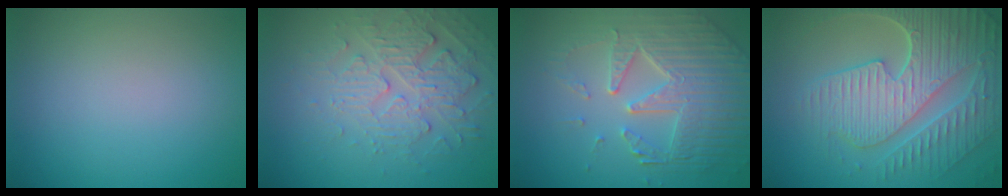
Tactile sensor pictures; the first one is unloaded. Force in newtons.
{"total": 4.0, "press": 3.5, "slide": 2.0}
{"total": 7.4, "press": 5.4, "slide": 5.0}
{"total": 8.8, "press": 6.4, "slide": 6.0}